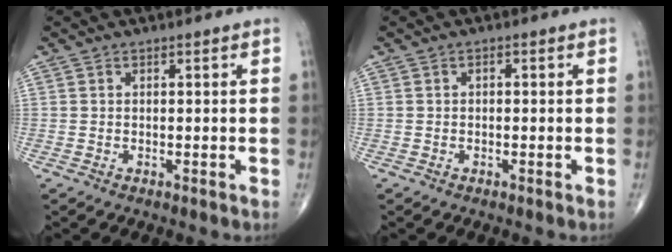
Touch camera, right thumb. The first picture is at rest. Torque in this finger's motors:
{"motor_torque": [-0.18, 0.18, 0.12, 0.12, 0.00]}